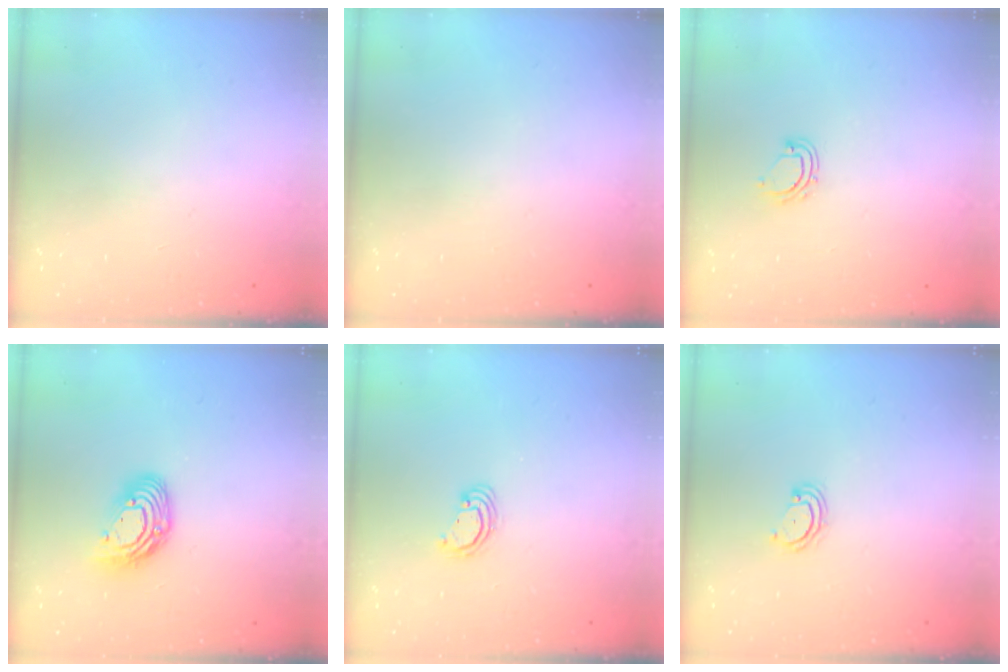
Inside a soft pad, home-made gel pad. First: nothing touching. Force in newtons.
{"total": 0.0}
{"total": 5.4, "press": 5.4, "slide": 0.4}
{"total": 11.6, "press": 11.5, "slide": 1.2}
{"total": 3.0, "press": 3.0, "slide": 0.3}
{"total": 3.6, "press": 3.6, "slide": 0.3}